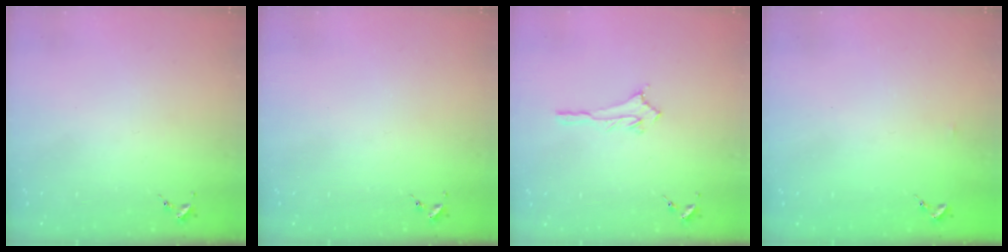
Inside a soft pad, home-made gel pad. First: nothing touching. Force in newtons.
{"total": 0.0}
{"total": 2.8, "press": 2.8, "slide": 0.3}
{"total": 3.2, "press": 3.2, "slide": 0.4}